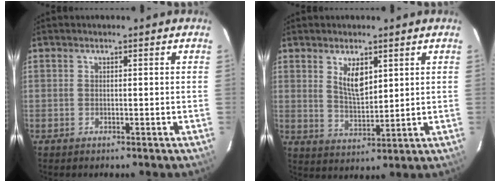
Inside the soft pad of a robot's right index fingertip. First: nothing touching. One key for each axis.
{"total": 6.1, "fx": 2.8, "fy": 2.6, "fz": 4.7, "tx": -0.080, "ty": -0.005, "tz": 0.057}